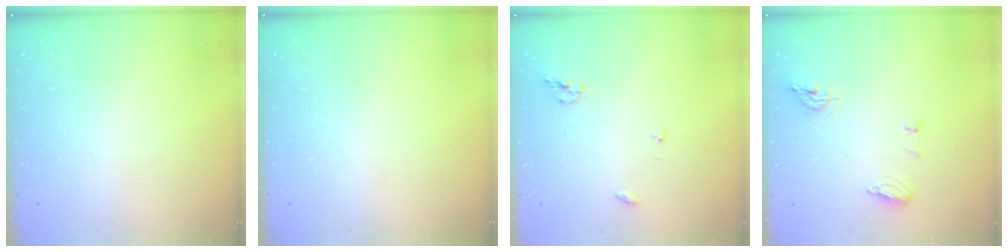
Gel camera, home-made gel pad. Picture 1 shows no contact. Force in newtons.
{"total": 0.0}
{"total": 6.2, "press": 6.2, "slide": 0.1}
{"total": 7.9, "press": 7.8, "slide": 1.5}